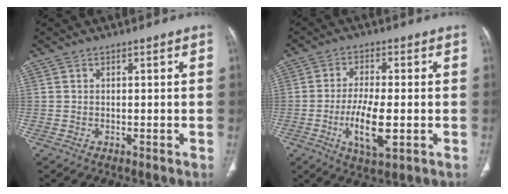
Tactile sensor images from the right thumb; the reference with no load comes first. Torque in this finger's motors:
{"motor_torque": [0.04, 0.66, 0.17, 0.13, 0.04]}